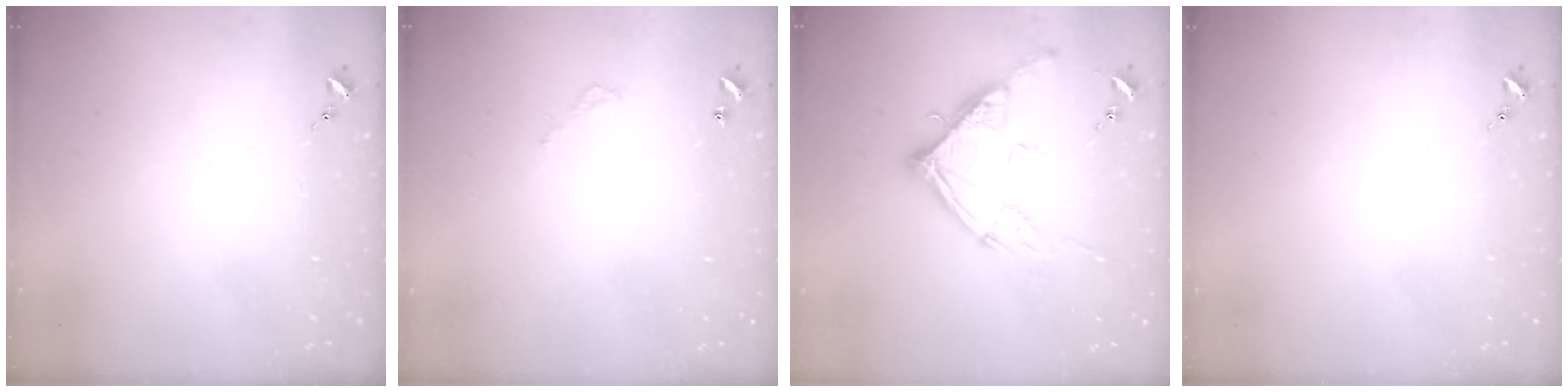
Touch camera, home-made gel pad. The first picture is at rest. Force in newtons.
{"total": 2.8, "press": 2.8, "slide": 0.2}
{"total": 14.5, "press": 14.4, "slide": 1.4}
{"total": 0.0}